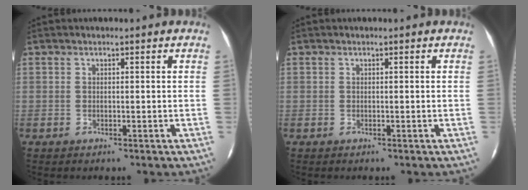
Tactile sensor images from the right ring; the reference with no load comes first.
{"total": 0.0}